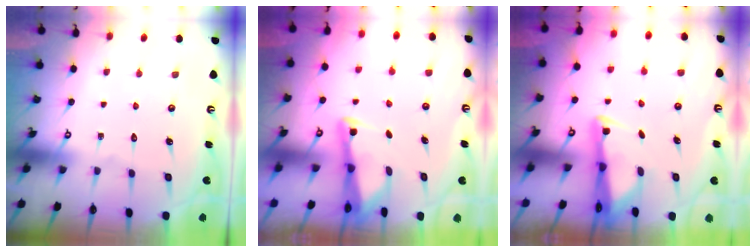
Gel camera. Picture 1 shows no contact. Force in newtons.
{"total": 2.9, "press": 2.9, "slide": 0.2}
{"total": 2.7, "press": 2.7, "slide": 0.5}